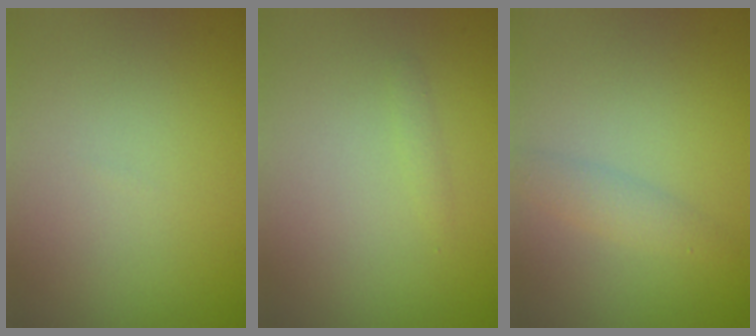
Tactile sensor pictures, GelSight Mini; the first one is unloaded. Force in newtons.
{"total": 0.6, "press": 0.6, "slide": 0.0}
{"total": 1.7, "press": 1.7, "slide": 0.1}